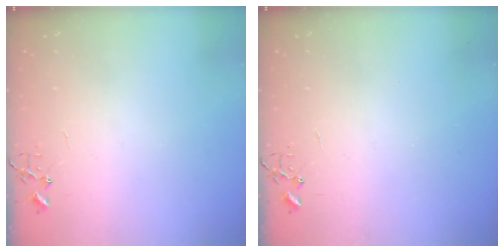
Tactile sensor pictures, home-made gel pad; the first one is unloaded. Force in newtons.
{"total": 0.0}